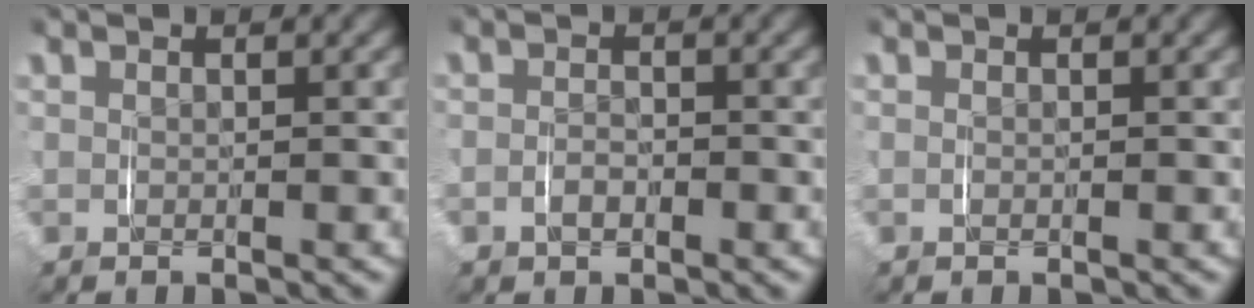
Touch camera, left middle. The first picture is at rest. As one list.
[{"total": 1.3, "force": [-0.7, 0.9, 0.6], "torque": [-0.011, 0.000, -0.015]}, {"total": 0.0}]